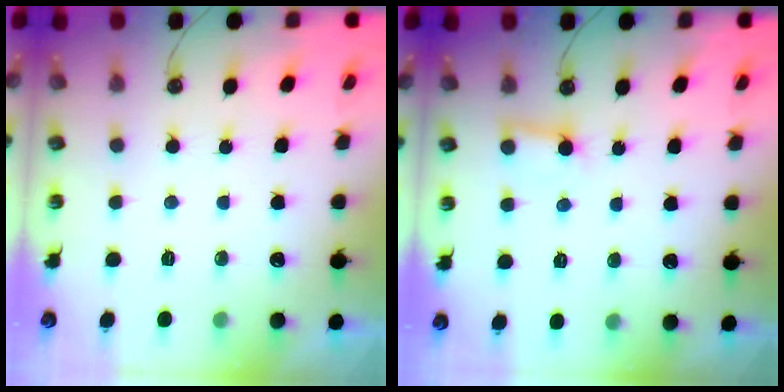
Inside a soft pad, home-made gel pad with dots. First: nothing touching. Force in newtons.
{"total": 4.1, "press": 4.1, "slide": 0.6}